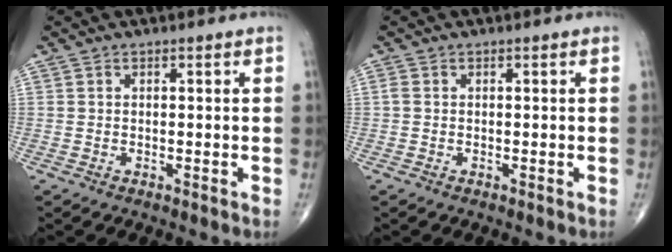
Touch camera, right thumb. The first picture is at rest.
{"total": 0.8, "force": [0.0, 0.6, 0.5], "torque": [-0.012, -0.001, -0.004]}